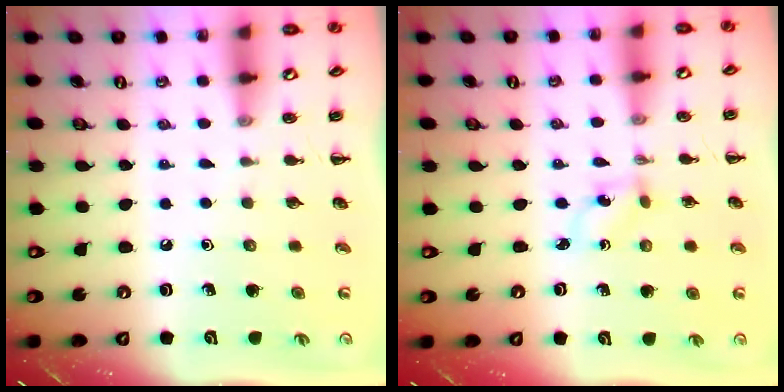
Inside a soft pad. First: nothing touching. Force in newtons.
{"total": 1.2, "press": 1.1, "slide": 0.6}